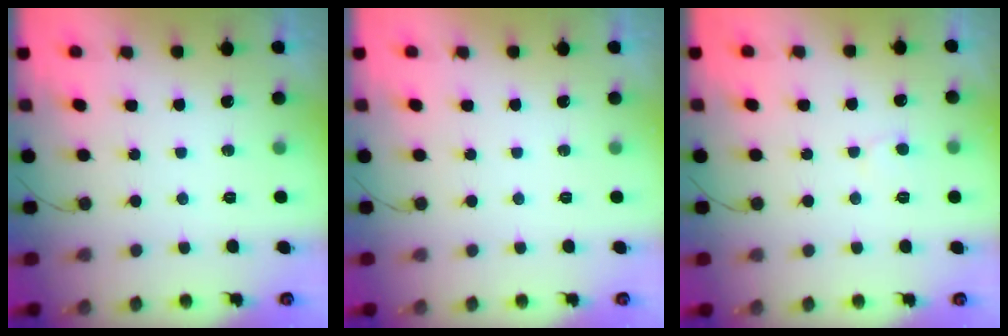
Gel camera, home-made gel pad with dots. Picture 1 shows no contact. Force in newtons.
{"total": 0.0}
{"total": 5.2, "press": 5.1, "slide": 0.5}